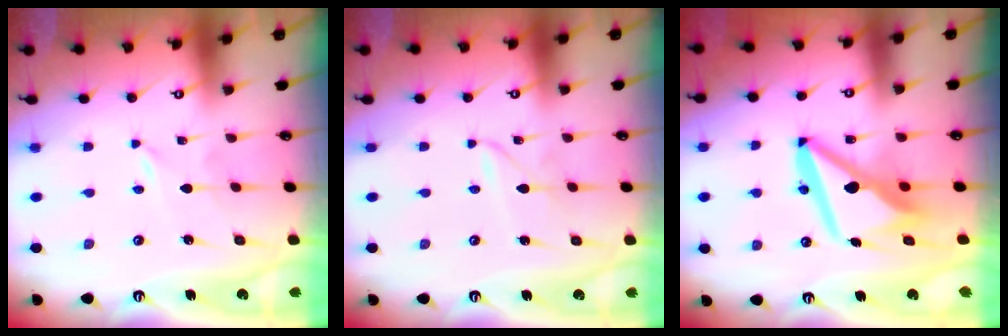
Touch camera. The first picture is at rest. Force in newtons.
{"total": 2.0, "press": 2.0, "slide": 0.2}
{"total": 12.5, "press": 12.4, "slide": 1.5}